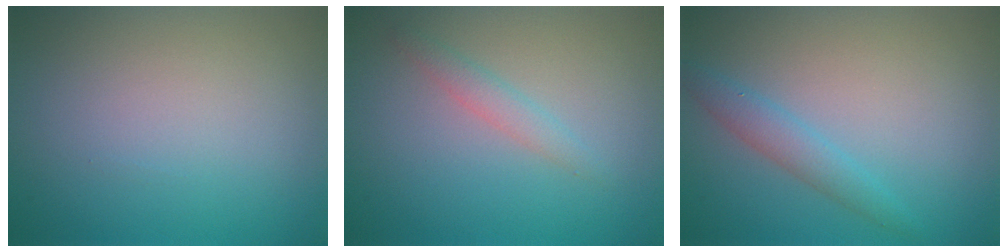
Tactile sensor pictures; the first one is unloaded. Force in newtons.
{"total": 1.5, "press": 1.5, "slide": 0.0}
{"total": 2.0, "press": 2.0, "slide": 0.1}